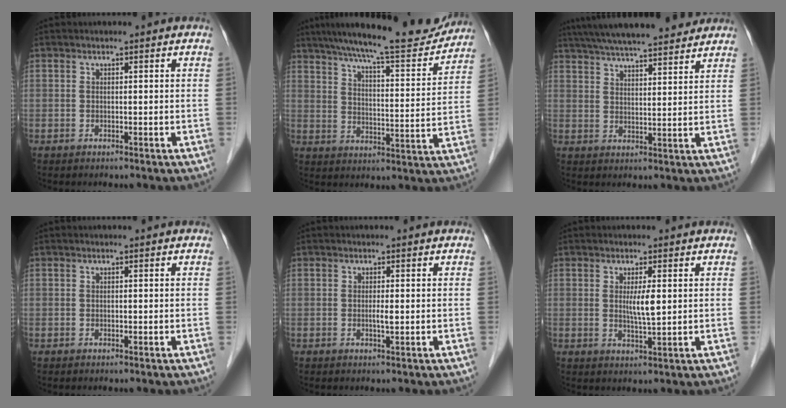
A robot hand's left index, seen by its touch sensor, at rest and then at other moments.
{"total": 18.1, "force": [16.3, 1.6, 7.6], "torque": [-0.120, -0.011, 0.229]}
{"total": 18.0, "force": [15.8, 2.4, 8.3], "torque": [-0.141, 0.040, 0.233]}
{"total": 0.0}
{"total": 1.1, "force": [0.0, 0.0, 1.1], "torque": [-0.024, -0.002, -0.001]}
{"total": 3.4, "force": [0.7, 0.2, 3.3], "torque": [-0.063, -0.006, 0.013]}